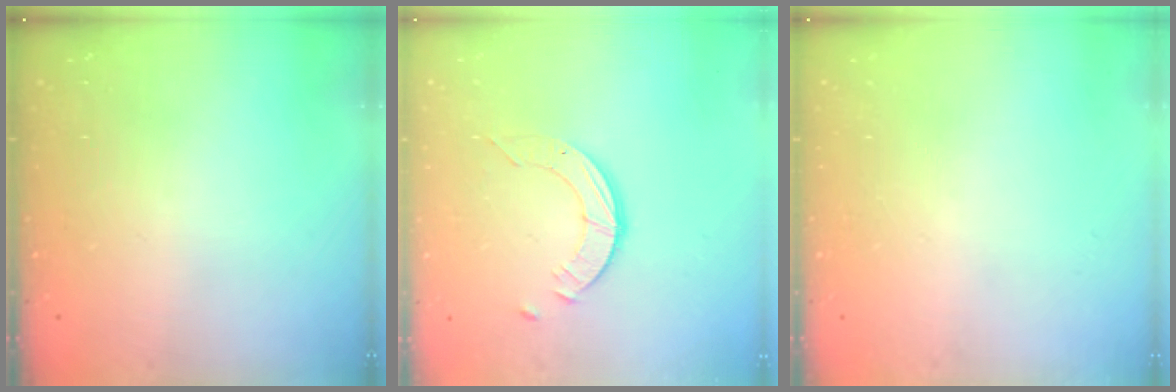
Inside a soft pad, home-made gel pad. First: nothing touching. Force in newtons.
{"total": 3.6, "press": 3.6, "slide": 0.4}
{"total": 0.0}